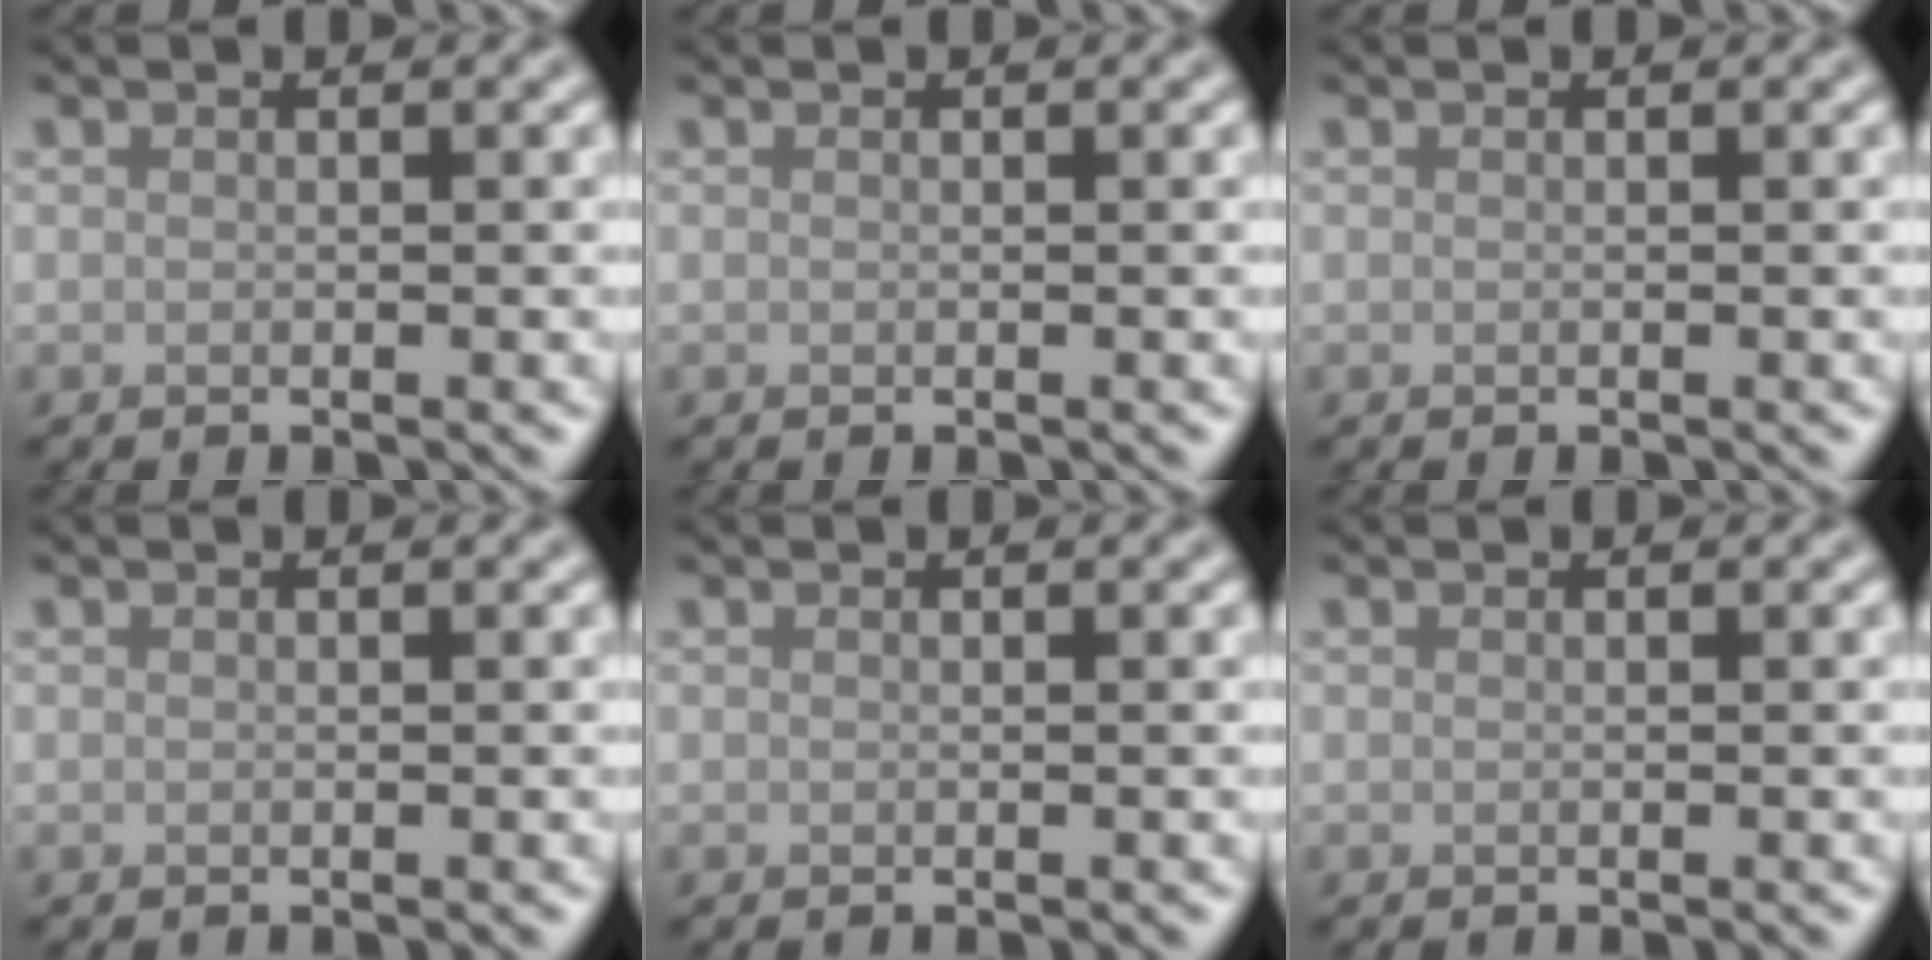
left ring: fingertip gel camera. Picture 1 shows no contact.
{"total": 0.0}
{"total": 0.0}
{"total": 0.0}
{"total": 0.0}
{"total": 0.0}